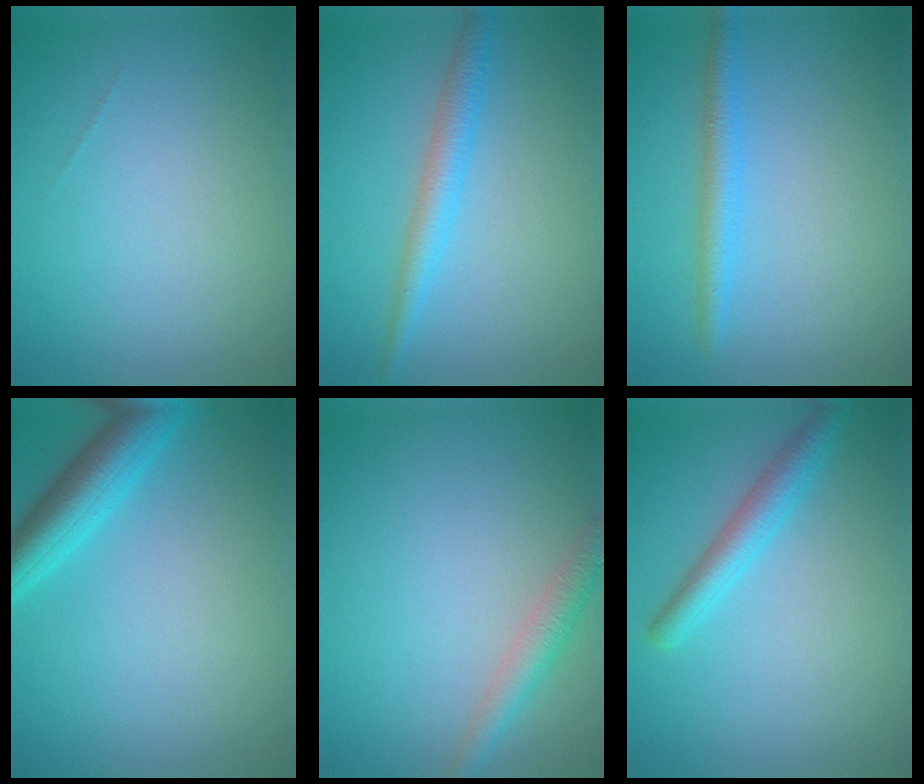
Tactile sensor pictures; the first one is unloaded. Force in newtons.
{"total": 2.6, "press": 2.6, "slide": 0.1}
{"total": 2.4, "press": 2.4, "slide": 0.2}
{"total": 4.8, "press": 4.8, "slide": 0.2}
{"total": 2.6, "press": 2.6, "slide": 0.1}
{"total": 2.8, "press": 2.8, "slide": 0.2}